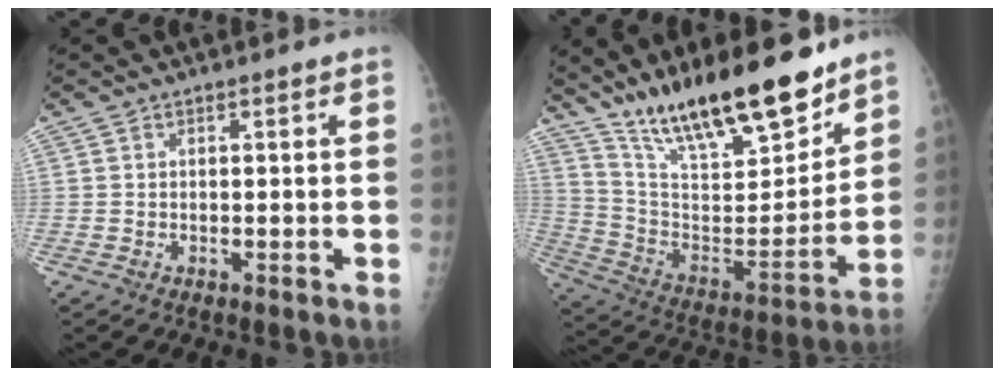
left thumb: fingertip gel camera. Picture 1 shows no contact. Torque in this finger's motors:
{"motor_torque": [1.63, 0.97, 1.41, -1.36, 0.14]}